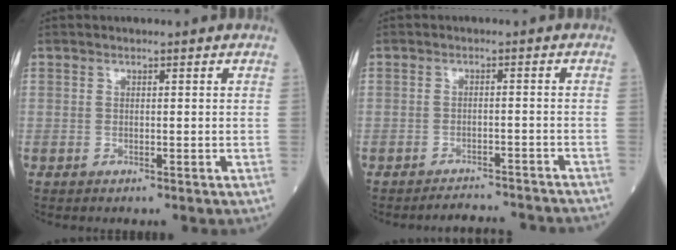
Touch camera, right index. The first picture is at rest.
{"total": 7.7, "force": [-7.6, 0.5, 1.3], "torque": [-0.001, 0.003, -0.090]}